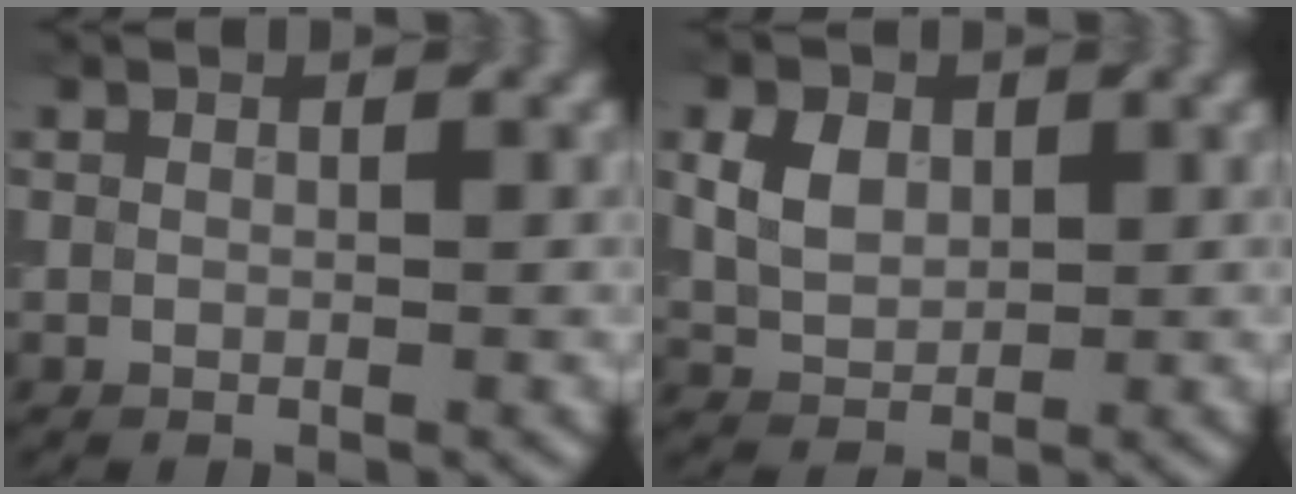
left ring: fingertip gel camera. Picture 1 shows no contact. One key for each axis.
{"total": 3.4, "fx": 1.0, "fy": 2.4, "fz": 2.2, "tx": -0.053, "ty": 0.008, "tz": 0.024}